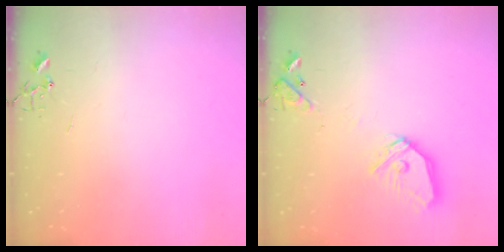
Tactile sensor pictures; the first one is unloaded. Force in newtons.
{"total": 14.7, "press": 14.6, "slide": 1.9}